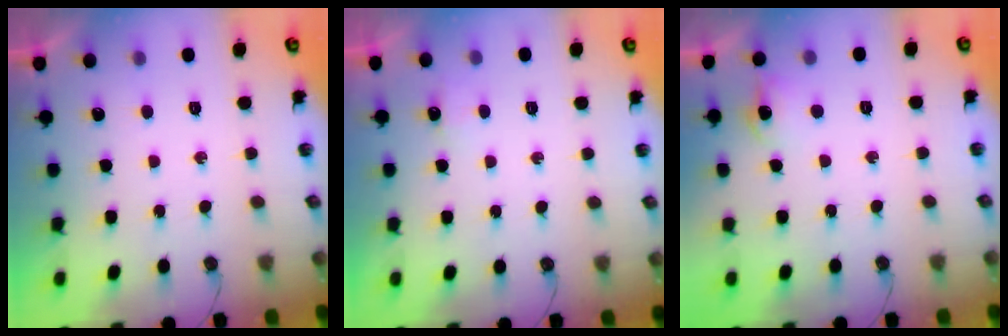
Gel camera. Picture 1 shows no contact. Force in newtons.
{"total": 3.5, "press": 3.5, "slide": 0.4}
{"total": 7.2, "press": 7.1, "slide": 0.8}